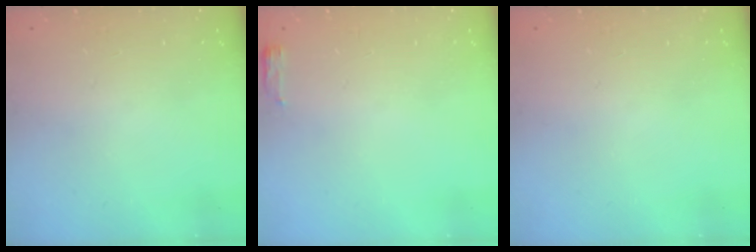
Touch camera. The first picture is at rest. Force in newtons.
{"total": 3.3, "press": 3.2, "slide": 1.0}
{"total": 0.0}